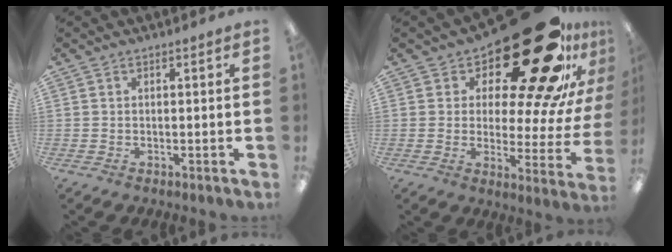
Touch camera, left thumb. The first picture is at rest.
{"total": 27.8, "force": [17.9, 10.1, 18.8], "torque": [-0.240, -0.141, 0.304]}